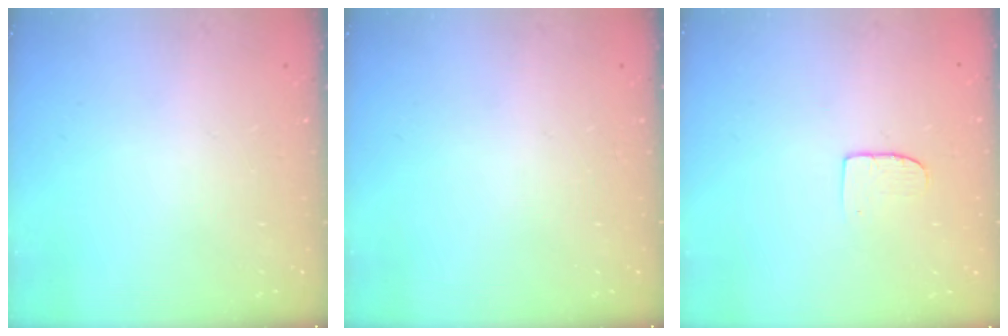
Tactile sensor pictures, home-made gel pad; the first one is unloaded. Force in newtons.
{"total": 0.0}
{"total": 5.1, "press": 5.1, "slide": 0.4}